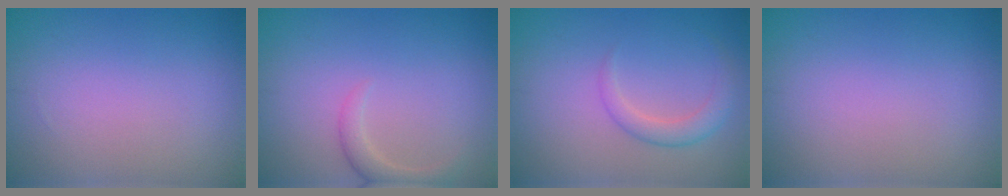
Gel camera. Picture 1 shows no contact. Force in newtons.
{"total": 1.9, "press": 1.9, "slide": 0.2}
{"total": 2.3, "press": 2.2, "slide": 0.1}
{"total": 0.0}